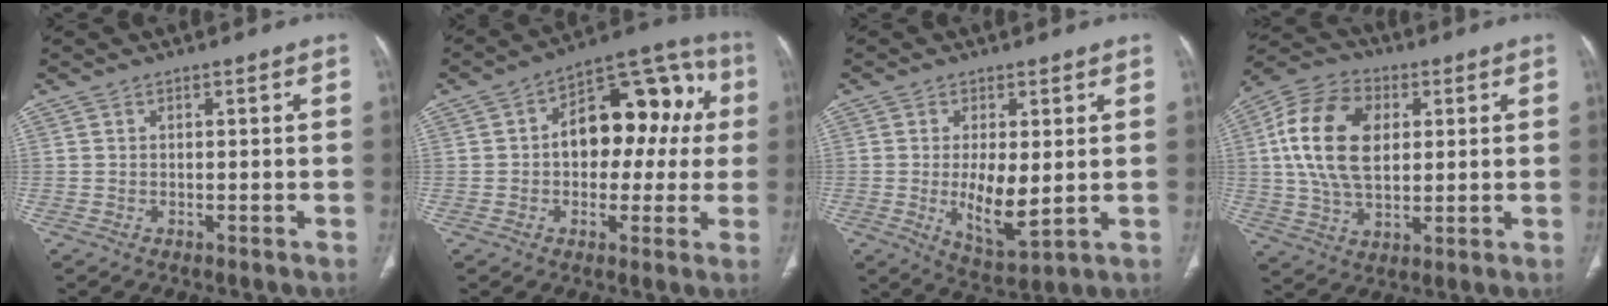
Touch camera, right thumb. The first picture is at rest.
{"total": 17.3, "force": [1.6, 10.8, 13.4], "torque": [-0.131, 0.051, 0.019]}
{"total": 8.7, "force": [-0.3, 3.4, 8.0], "torque": [-0.132, -0.022, 0.006]}
{"total": 16.9, "force": [3.0, 10.8, 12.7], "torque": [-0.225, 0.006, 0.052]}